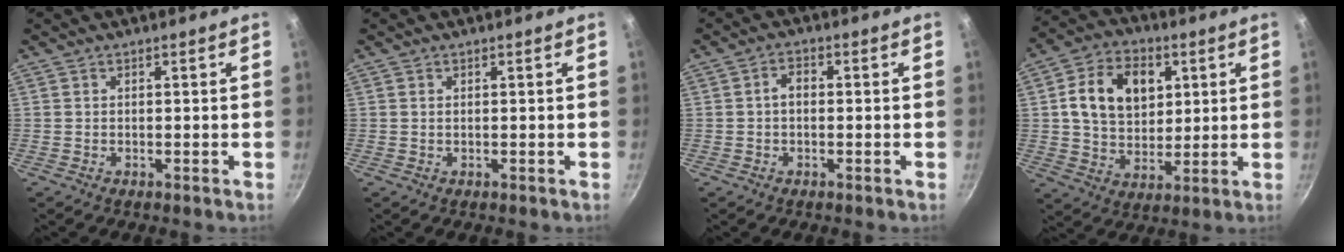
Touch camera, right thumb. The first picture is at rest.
{"total": 0.0}
{"total": 2.6, "force": [-0.1, 1.8, 2.0], "torque": [-0.029, 0.011, -0.004]}
{"total": 14.5, "force": [3.7, 10.6, 9.1], "torque": [-0.126, -0.001, 0.058]}